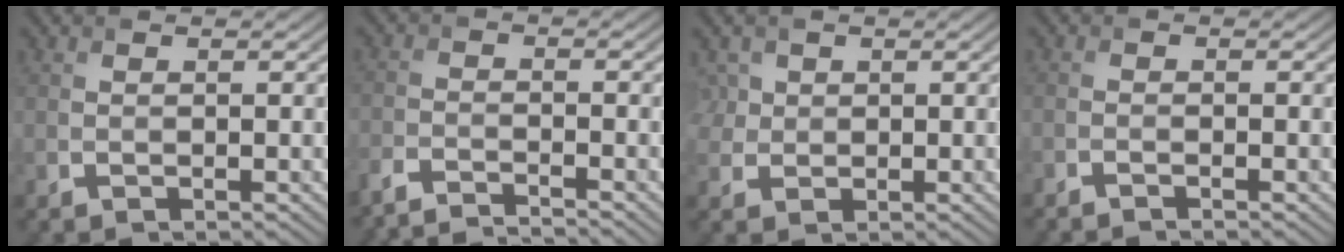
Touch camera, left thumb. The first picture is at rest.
{"total": 4.1, "force": [-4.0, -0.1, 1.1], "torque": [-0.022, -0.006, -0.080]}
{"total": 2.8, "force": [1.1, 2.4, 1.0], "torque": [-0.029, 0.003, 0.021]}
{"total": 1.3, "force": [-1.2, -0.5, 0.2], "torque": [-0.005, -0.004, -0.024]}